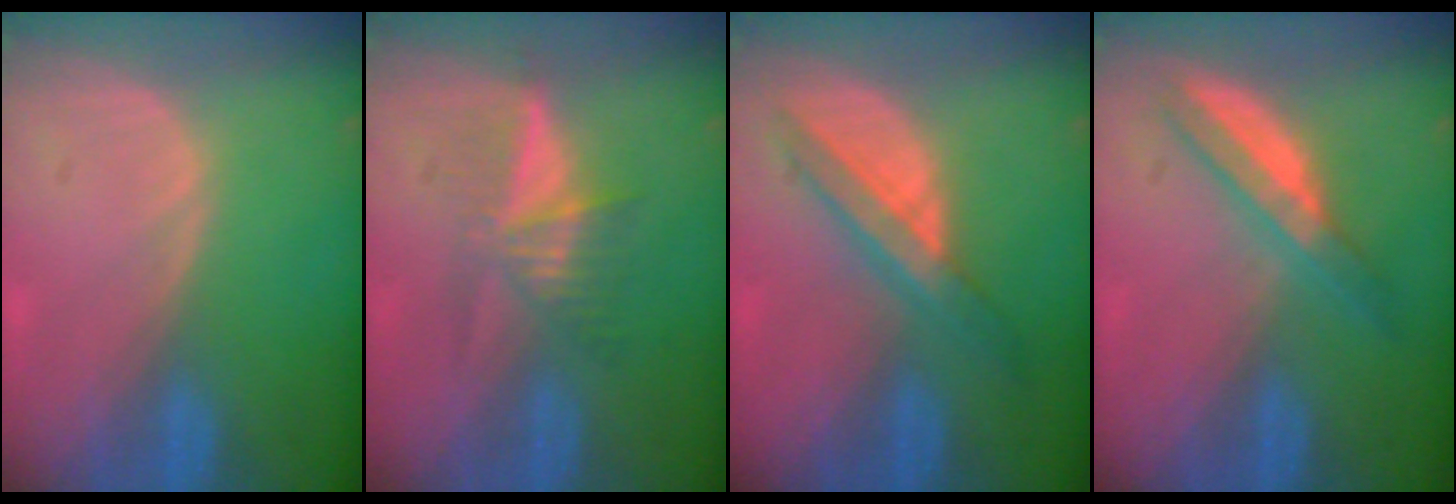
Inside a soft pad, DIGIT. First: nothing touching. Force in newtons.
{"total": 5.2, "press": 4.8, "slide": 1.8}
{"total": 5.9, "press": 5.8, "slide": 0.5}
{"total": 5.1, "press": 4.8, "slide": 1.7}